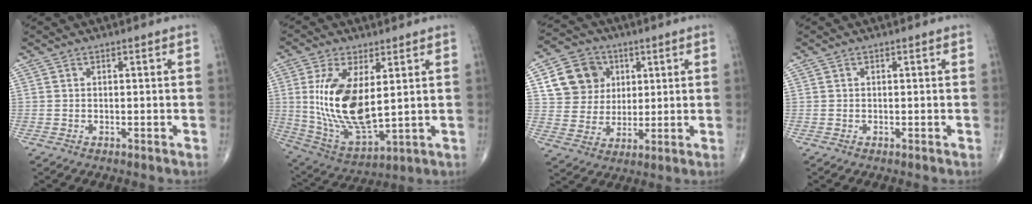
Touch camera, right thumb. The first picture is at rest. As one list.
[{"total": 16.7, "force": [2.7, 7.5, 14.6], "torque": [-0.287, -0.023, 0.069]}, {"total": 11.9, "force": [3.9, 10.4, 4.3], "torque": [-0.046, -0.003, 0.070]}, {"total": 0.0}]